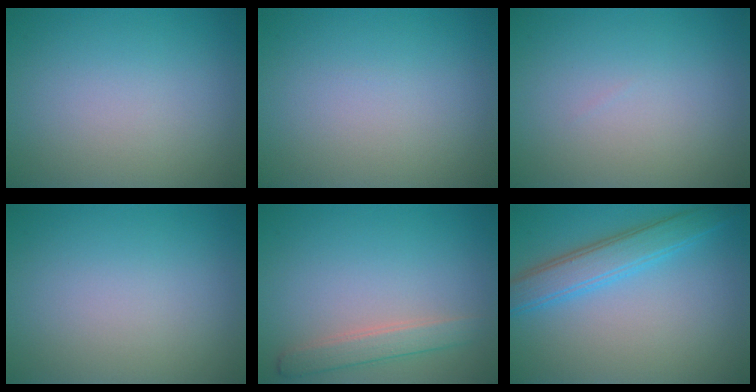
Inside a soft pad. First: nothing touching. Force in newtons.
{"total": 0.0}
{"total": 0.0}
{"total": 0.0}
{"total": 2.3, "press": 2.3, "slide": 0.1}
{"total": 4.0, "press": 4.0, "slide": 0.1}